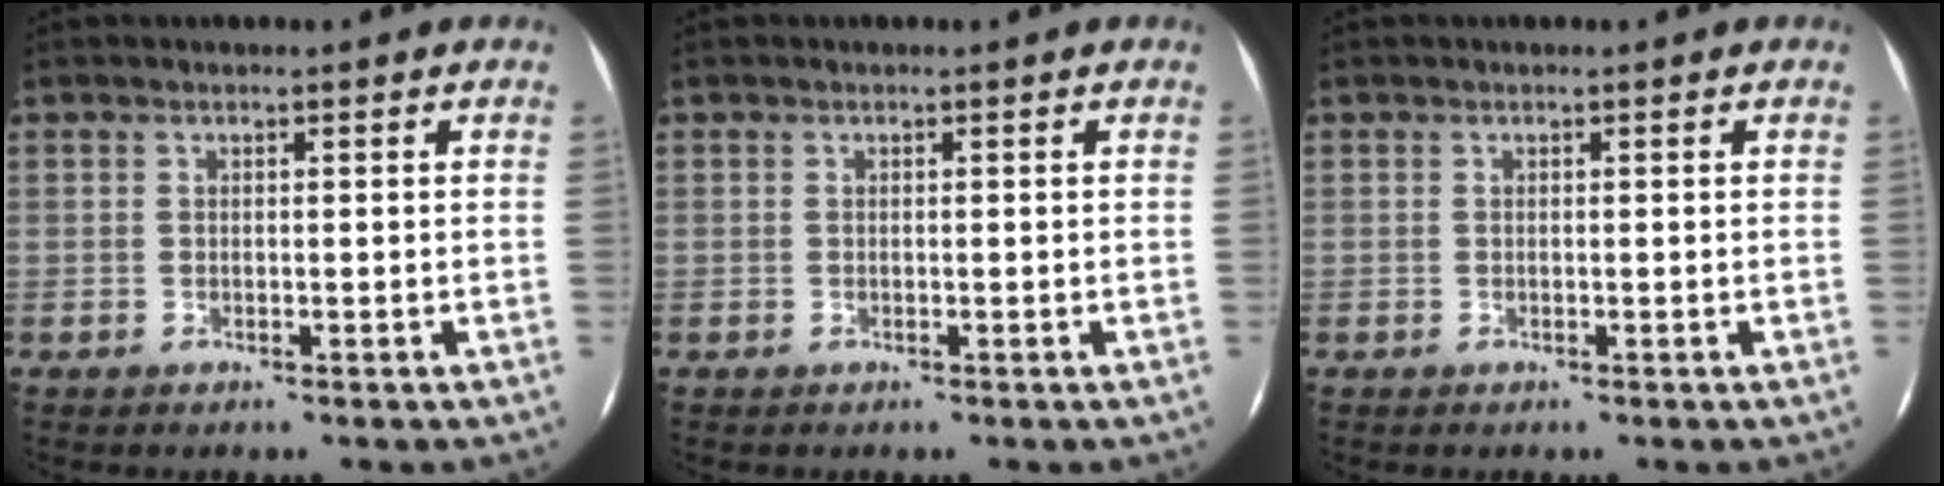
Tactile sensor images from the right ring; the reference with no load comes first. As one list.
[{"total": 0.0}, {"total": 0.0}]